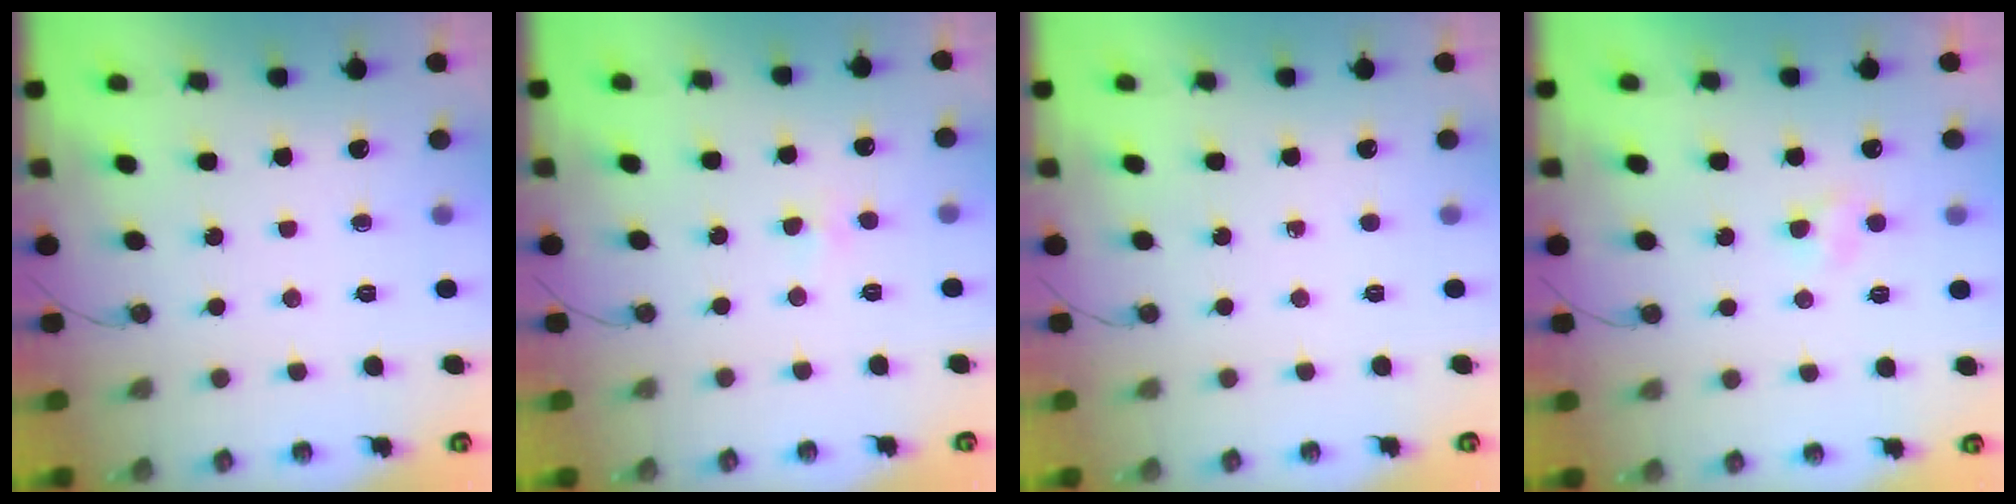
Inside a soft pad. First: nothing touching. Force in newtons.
{"total": 3.0, "press": 2.9, "slide": 0.6}
{"total": 0.0}
{"total": 2.9, "press": 2.8, "slide": 0.5}